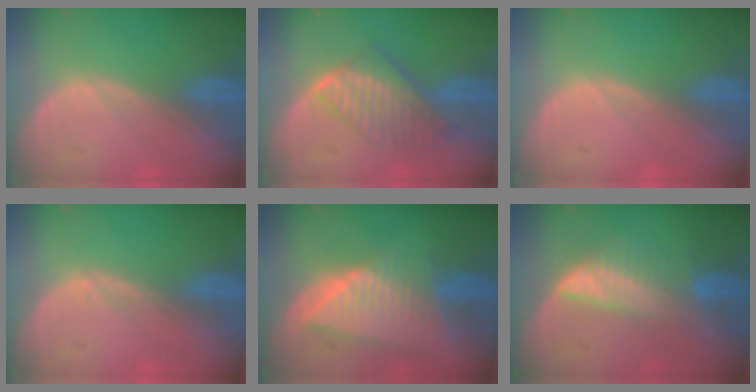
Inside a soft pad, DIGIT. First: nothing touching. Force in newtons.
{"total": 7.6, "press": 6.9, "slide": 3.2}
{"total": 0.6, "press": 0.2, "slide": 0.5}
{"total": 0.8, "press": 0.7, "slide": 0.1}
{"total": 9.0, "press": 8.1, "slide": 3.9}
{"total": 6.5, "press": 6.1, "slide": 2.2}